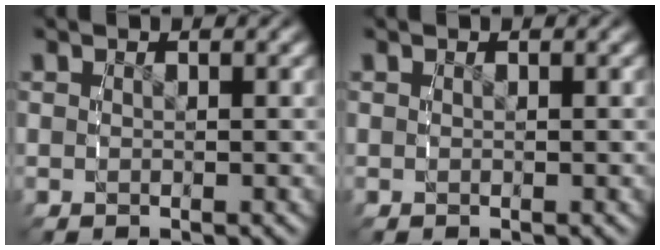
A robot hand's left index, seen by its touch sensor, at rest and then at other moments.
{"total": 0.0}